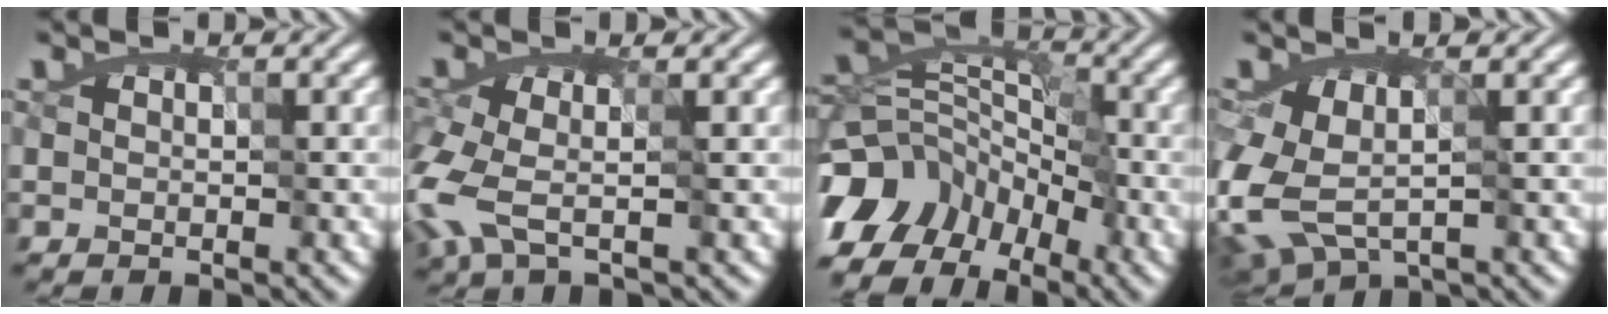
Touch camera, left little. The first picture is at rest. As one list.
[{"total": 4.6, "force": [-1.7, 1.8, 3.9], "torque": [-0.100, 0.004, -0.045]}, {"total": 10.1, "force": [-7.5, 6.1, 2.9], "torque": [-0.049, 0.020, -0.137]}, {"total": 5.6, "force": [-1.6, 3.1, 4.4], "torque": [-0.089, -0.007, -0.030]}]